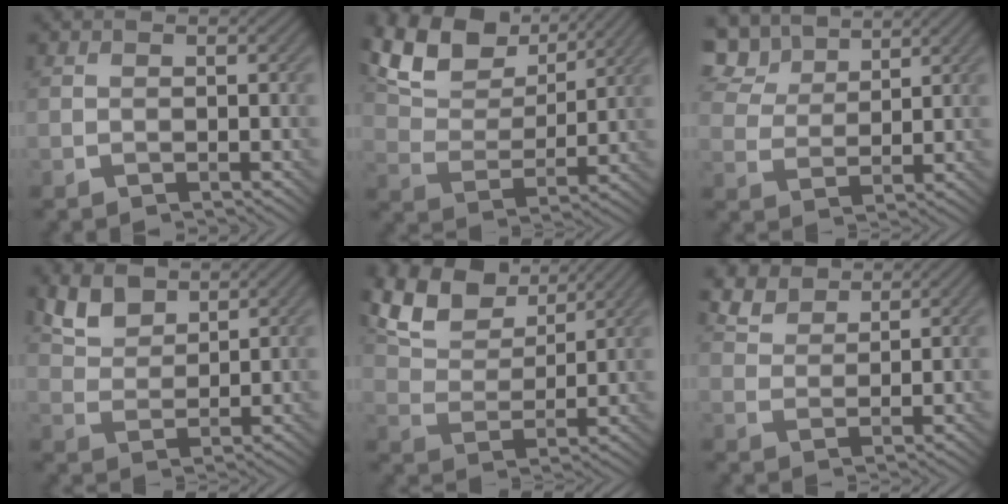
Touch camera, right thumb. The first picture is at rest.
{"total": 12.5, "force": [8.5, 5.6, 7.2], "torque": [-0.180, 0.015, 0.152]}
{"total": 8.9, "force": [6.3, 4.2, 4.7], "torque": [-0.132, 0.020, 0.117]}
{"total": 5.5, "force": [4.0, 2.6, 2.8], "torque": [-0.068, 0.003, 0.083]}
{"total": 11.1, "force": [7.7, 4.9, 6.4], "torque": [-0.159, 0.016, 0.141]}
{"total": 5.4, "force": [4.4, 2.1, 2.3], "torque": [-0.059, 0.008, 0.091]}